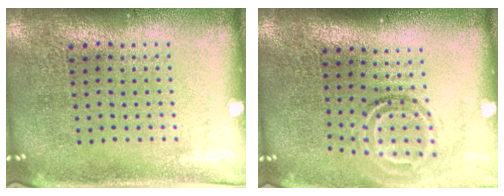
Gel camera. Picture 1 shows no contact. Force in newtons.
{"total": 1.9, "press": 1.1, "slide": 1.5}